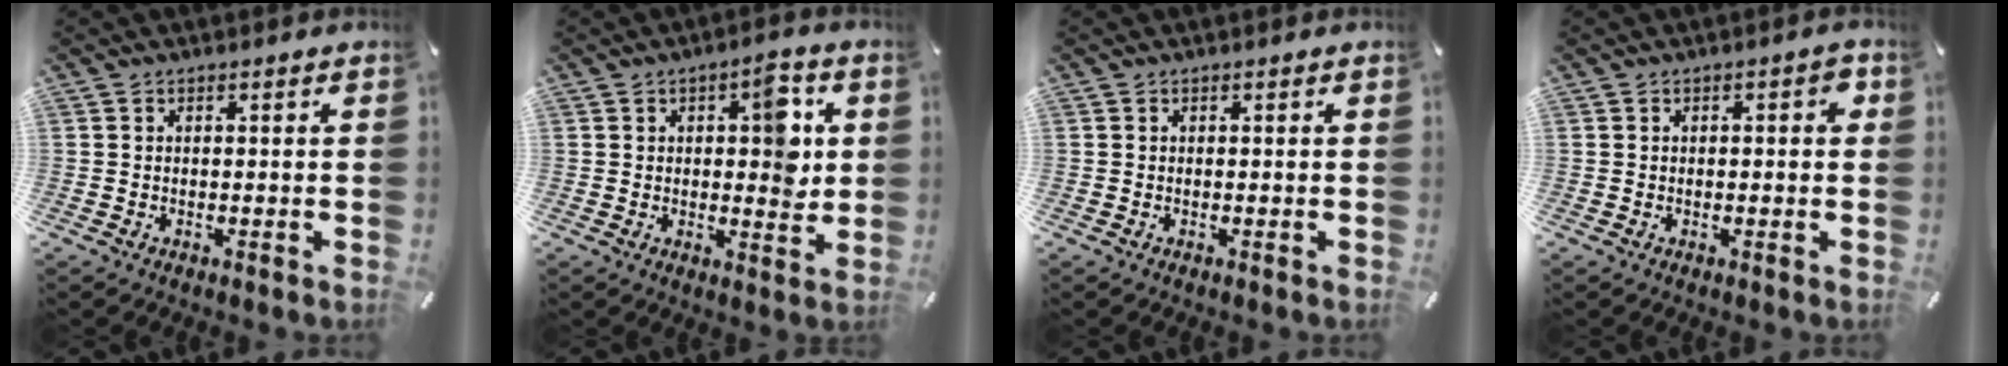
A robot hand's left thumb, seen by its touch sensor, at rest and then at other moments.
{"total": 9.2, "force": [2.1, 4.6, 7.7], "torque": [-0.080, -0.013, 0.027]}
{"total": 0.0}
{"total": 2.6, "force": [0.3, 1.1, 2.3], "torque": [-0.029, 0.002, -0.002]}